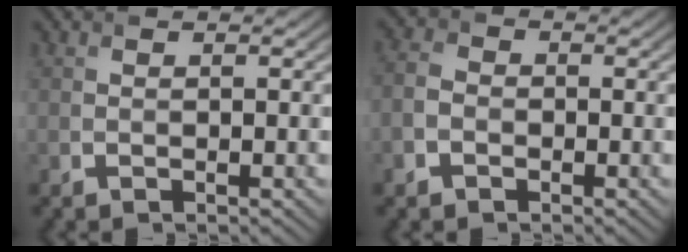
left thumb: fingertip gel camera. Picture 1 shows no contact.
{"total": 3.0, "force": [-1.4, 2.3, 1.2], "torque": [-0.035, -0.001, -0.035]}